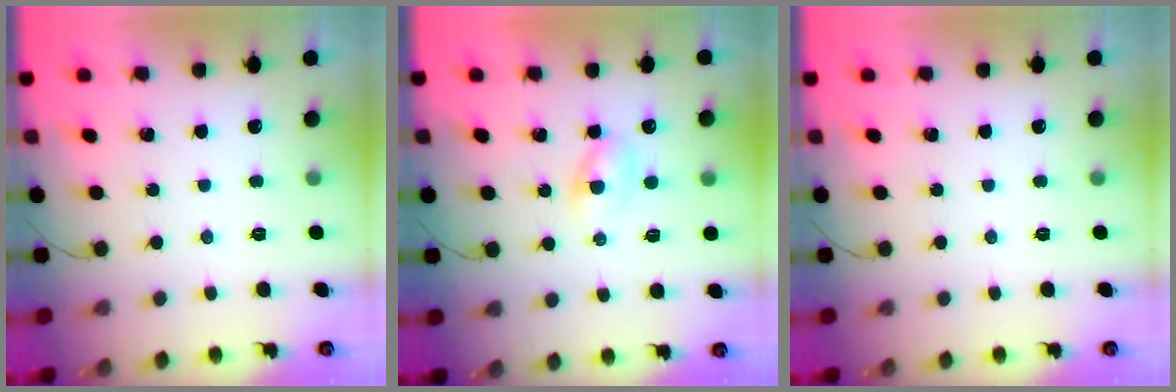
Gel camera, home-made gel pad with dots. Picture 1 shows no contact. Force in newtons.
{"total": 2.6, "press": 2.4, "slide": 1.0}
{"total": 0.0}